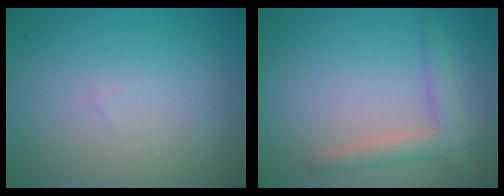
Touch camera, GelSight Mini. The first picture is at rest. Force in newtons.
{"total": 2.7, "press": 2.7, "slide": 0.2}